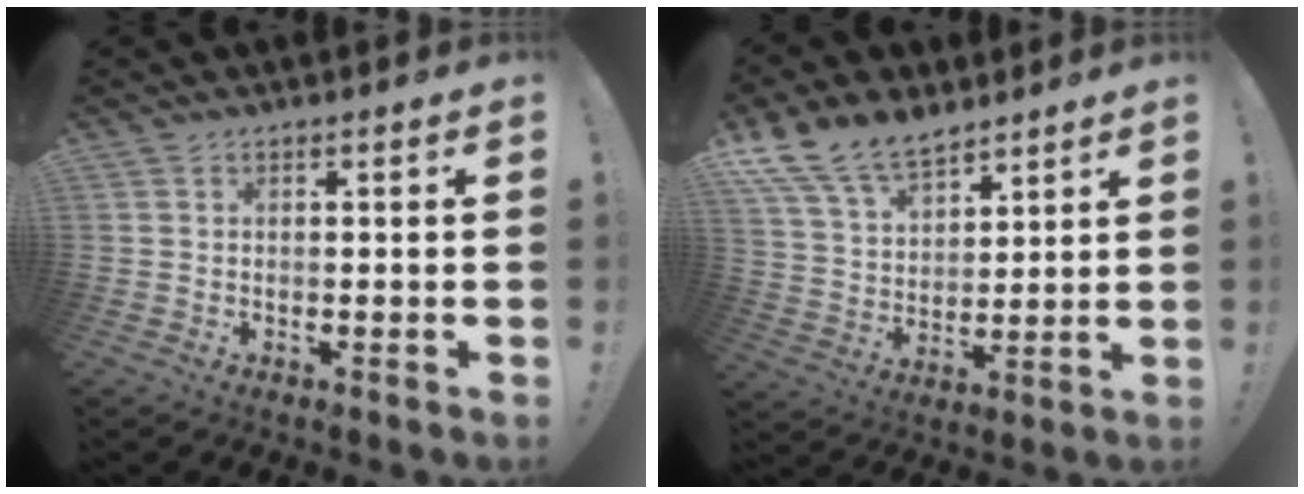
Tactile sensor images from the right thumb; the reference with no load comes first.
{"total": 14.4, "force": [11.1, 7.3, 5.7], "torque": [-0.112, -0.069, 0.212]}